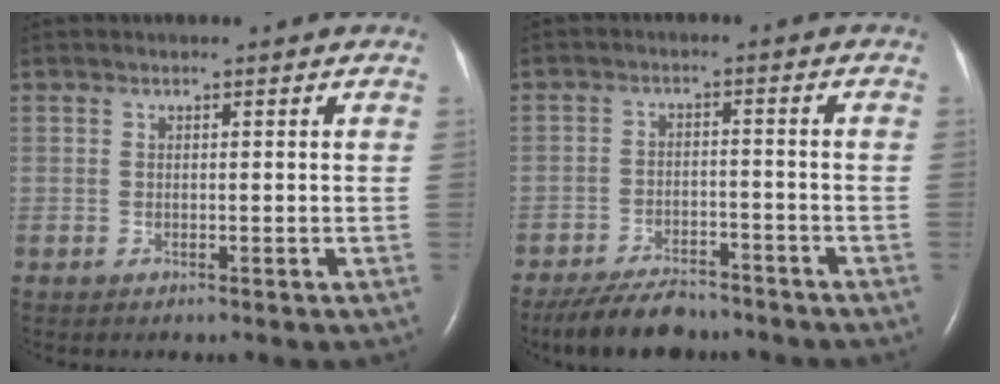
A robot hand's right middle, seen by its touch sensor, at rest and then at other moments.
{"total": 8.7, "force": [-7.5, 2.7, 3.4], "torque": [-0.061, -0.014, -0.125]}